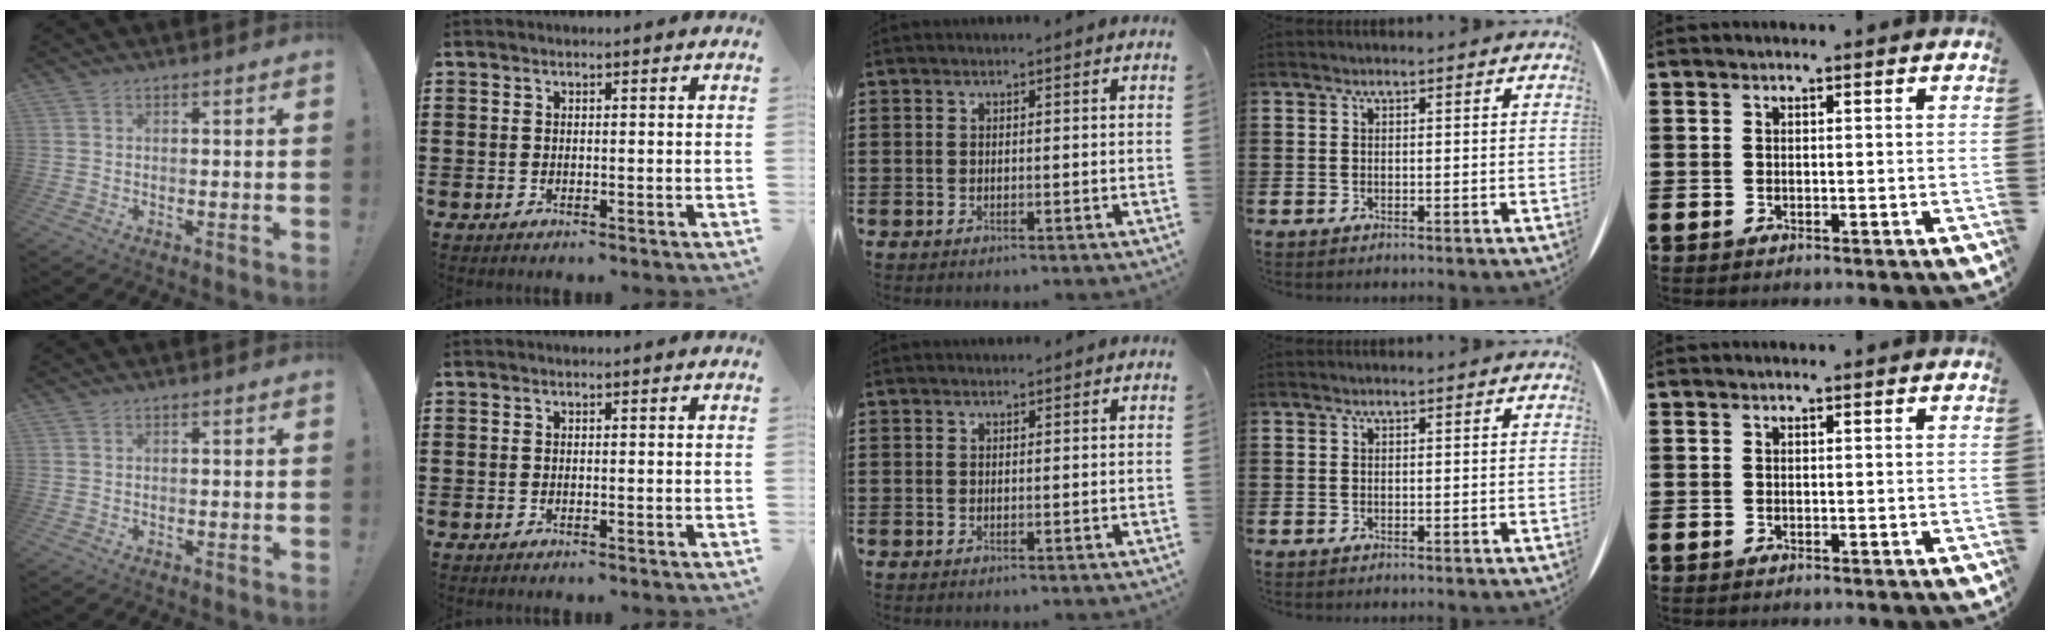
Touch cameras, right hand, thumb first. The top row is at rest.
{"middle": {"total": 0.6, "force": [0.5, 0.3, 0.0], "torque": [0.007, -0.003, 0.009]}}